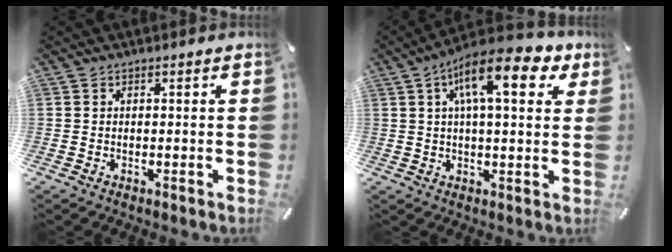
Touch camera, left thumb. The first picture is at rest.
{"total": 15.1, "force": [6.4, 5.5, 12.6], "torque": [-0.197, -0.010, 0.100]}